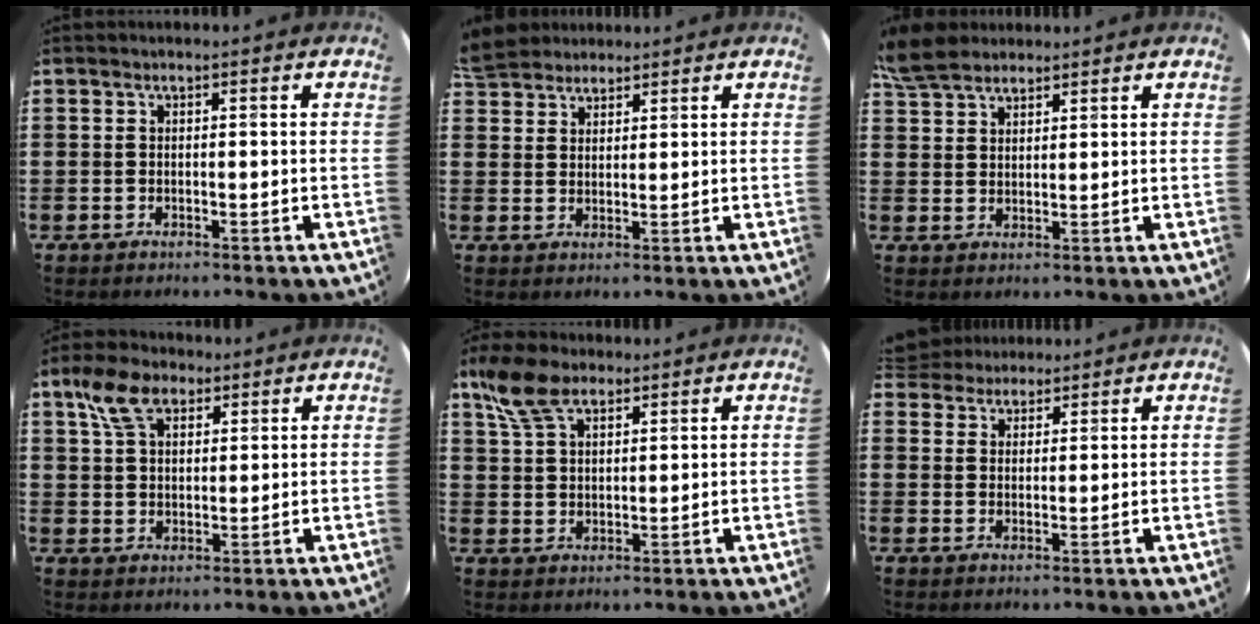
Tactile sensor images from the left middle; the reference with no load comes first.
{"total": 4.4, "force": [4.2, 1.5, 0.2], "torque": [-0.017, -0.003, 0.082]}
{"total": 5.2, "force": [4.7, 1.9, 1.4], "torque": [-0.040, -0.003, 0.091]}
{"total": 6.7, "force": [4.3, 3.8, 3.4], "torque": [-0.073, 0.007, 0.079]}
{"total": 7.1, "force": [5.1, 3.5, 3.4], "torque": [-0.082, 0.001, 0.096]}
{"total": 3.3, "force": [3.1, 1.2, -0.5], "torque": [-0.001, -0.001, 0.059]}